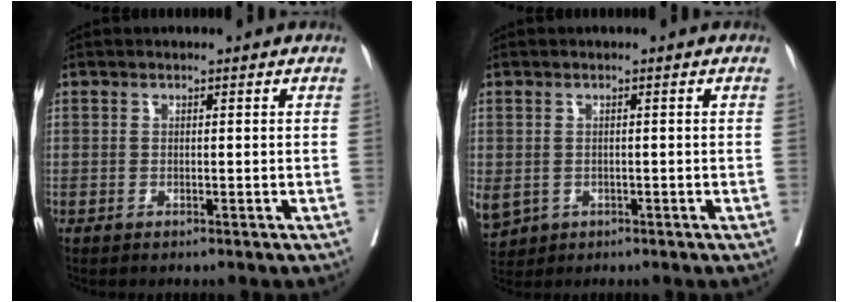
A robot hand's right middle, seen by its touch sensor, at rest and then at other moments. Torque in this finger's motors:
{"motor_torque": [0.12, -0.19, 0.66, 0.15]}